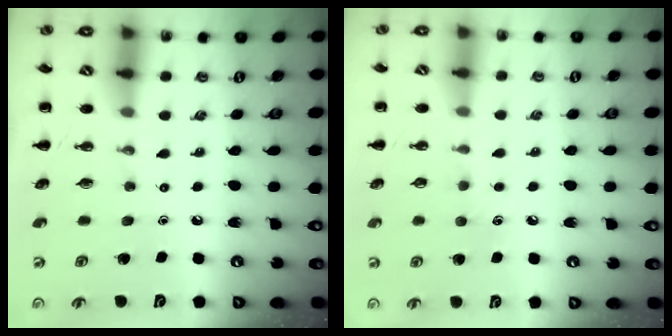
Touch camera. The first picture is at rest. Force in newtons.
{"total": 4.1, "press": 3.9, "slide": 1.2}